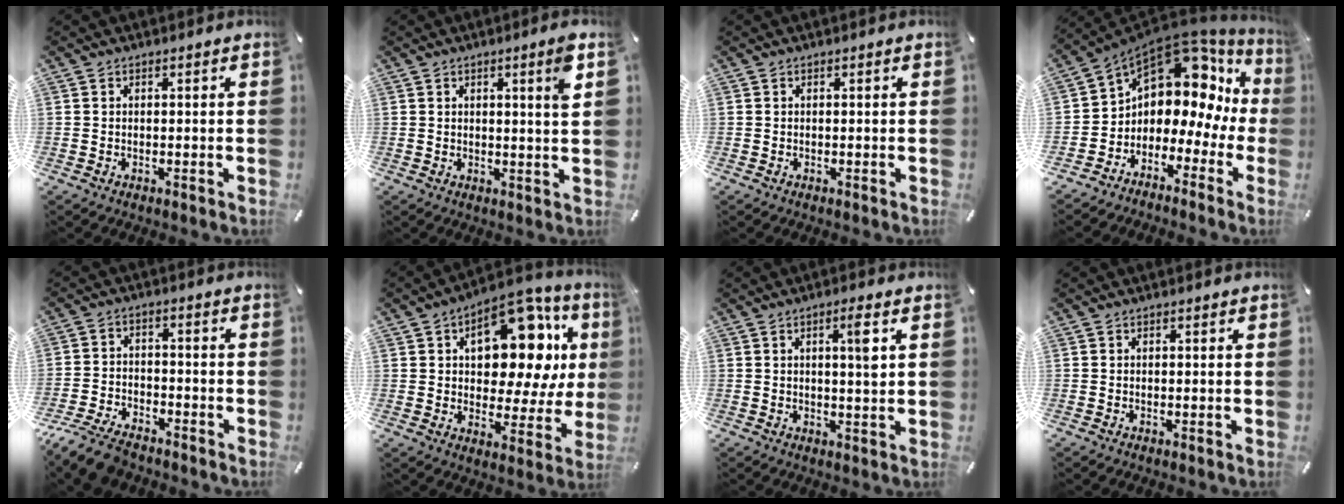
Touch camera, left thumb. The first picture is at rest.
{"total": 4.8, "force": [2.1, 0.0, 4.3], "torque": [-0.070, -0.009, 0.028]}
{"total": 0.0}
{"total": 9.5, "force": [4.4, 7.2, 4.4], "torque": [-0.073, -0.054, 0.070]}
{"total": 7.8, "force": [-6.7, 3.0, 2.8], "torque": [-0.056, 0.031, -0.129]}
{"total": 20.4, "force": [7.6, 11.4, 15.1], "torque": [-0.195, -0.054, 0.124]}
{"total": 4.8, "force": [1.4, 0.5, 4.6], "torque": [-0.075, -0.007, 0.016]}
{"total": 0.0}